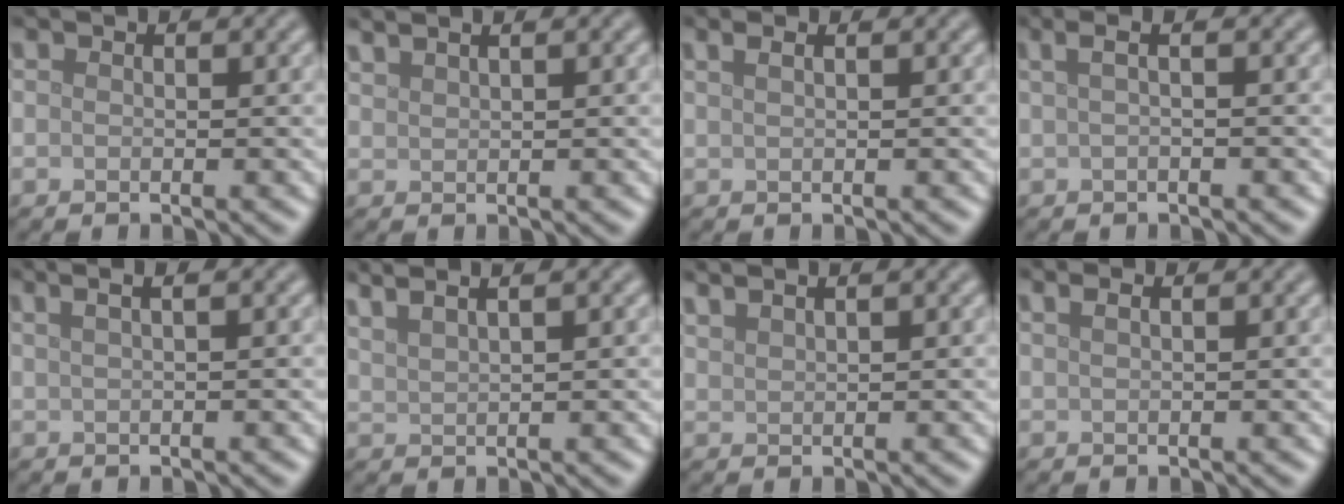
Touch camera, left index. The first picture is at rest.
{"total": 2.7, "force": [2.1, 0.8, 1.4], "torque": [-0.012, 0.012, 0.019]}
{"total": 2.5, "force": [1.5, 1.1, 1.7], "torque": [-0.011, 0.006, -0.002]}
{"total": 2.5, "force": [0.7, 0.9, 2.2], "torque": [-0.028, 0.003, -0.006]}
{"total": 4.6, "force": [2.3, 2.2, 3.2], "torque": [-0.021, 0.031, 0.005]}
{"total": 5.4, "force": [3.8, 1.9, 3.3], "torque": [-0.035, 0.035, 0.036]}
{"total": 2.8, "force": [2.2, 0.9, 1.5], "torque": [-0.009, 0.013, 0.018]}
{"total": 2.0, "force": [1.2, 0.9, 1.3], "torque": [-0.011, 0.001, 0.001]}